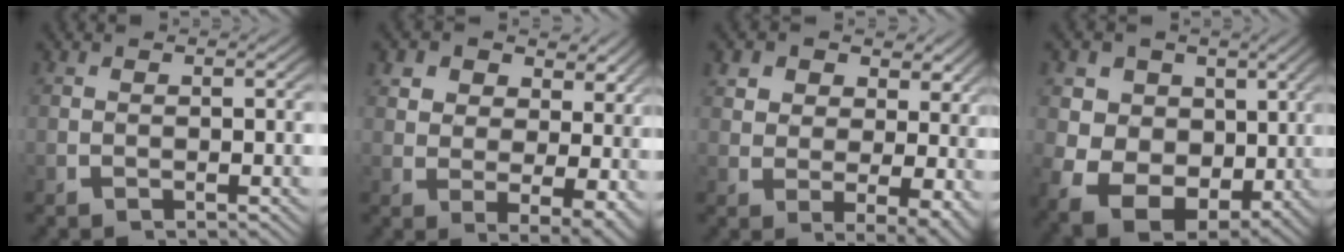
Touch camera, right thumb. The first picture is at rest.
{"total": 6.5, "force": [1.6, 4.3, 4.5], "torque": [-0.076, -0.033, 0.043]}
{"total": 6.4, "force": [1.6, 4.3, 4.5], "torque": [-0.071, -0.032, 0.041]}
{"total": 13.3, "force": [-1.0, 10.9, 7.6], "torque": [-0.177, -0.066, -0.002]}